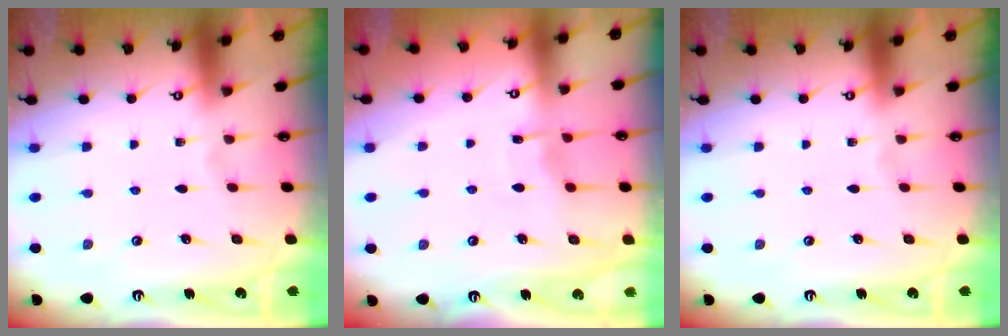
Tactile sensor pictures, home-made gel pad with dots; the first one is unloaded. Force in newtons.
{"total": 4.7, "press": 4.7, "slide": 0.7}
{"total": 0.0}